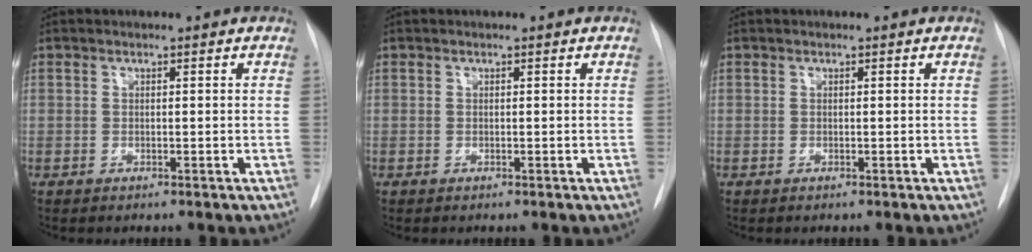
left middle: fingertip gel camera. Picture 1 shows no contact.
{"total": 0.0}
{"total": 0.0}